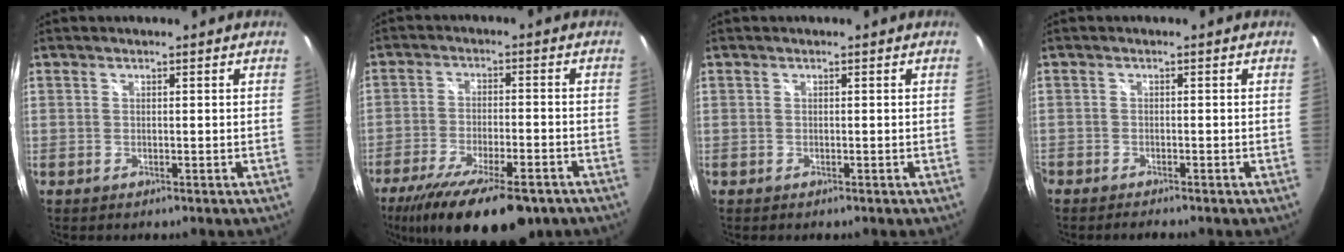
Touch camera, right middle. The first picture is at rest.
{"total": 18.7, "force": [-13.2, 5.8, 11.9], "torque": [-0.230, -0.054, -0.205]}
{"total": 0.0}
{"total": 2.4, "force": [-2.3, 0.2, 0.8], "torque": [-0.027, -0.013, -0.041]}